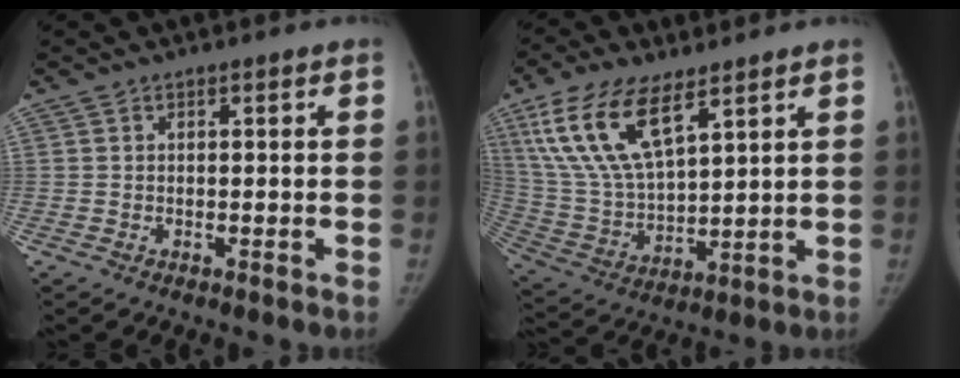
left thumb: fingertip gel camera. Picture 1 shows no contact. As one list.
[{"total": 16.9, "force": [9.1, 7.1, 12.3], "torque": [-0.239, -0.028, 0.185]}]